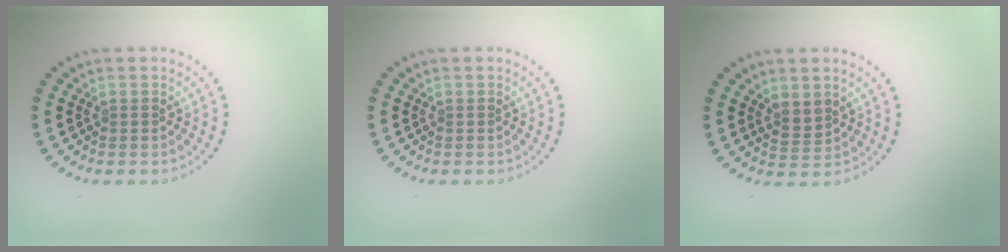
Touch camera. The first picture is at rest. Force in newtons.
{"total": 0.0}
{"total": 1.7, "press": 1.5, "slide": 0.8}